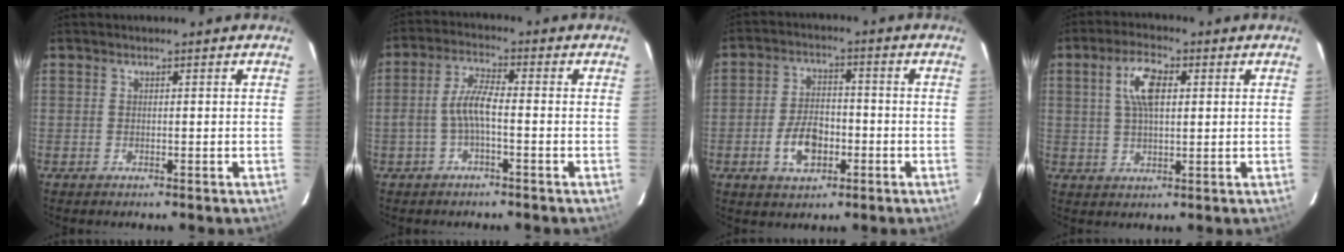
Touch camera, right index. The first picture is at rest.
{"total": 4.6, "force": [-1.5, 0.9, 4.3], "torque": [-0.094, 0.013, -0.029]}
{"total": 7.9, "force": [-2.9, 4.7, 5.7], "torque": [-0.113, 0.012, -0.044]}
{"total": 7.1, "force": [2.0, 3.0, 6.1], "torque": [-0.114, 0.013, 0.039]}